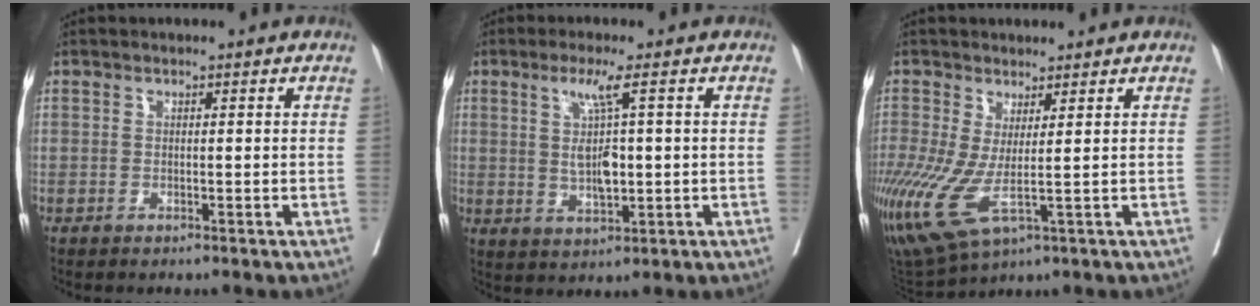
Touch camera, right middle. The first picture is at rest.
{"total": 5.9, "force": [0.9, 0.6, 5.8], "torque": [-0.111, -0.003, 0.022]}
{"total": 11.7, "force": [-1.9, 3.7, 11.0], "torque": [-0.265, -0.017, -0.015]}